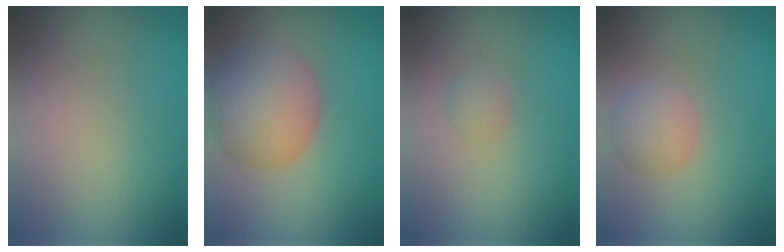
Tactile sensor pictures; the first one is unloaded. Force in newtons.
{"total": 7.8, "press": 7.8, "slide": 0.5}
{"total": 1.0, "press": 1.0, "slide": 0.0}
{"total": 2.7, "press": 2.6, "slide": 0.2}